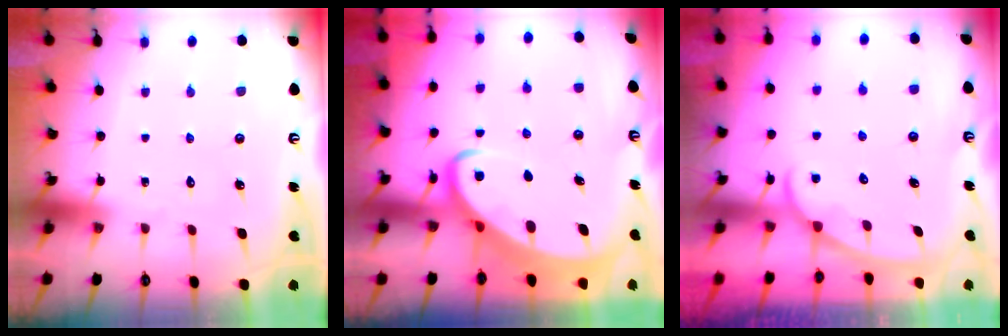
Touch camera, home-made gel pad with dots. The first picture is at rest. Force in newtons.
{"total": 3.8, "press": 3.8, "slide": 0.5}
{"total": 1.5, "press": 1.4, "slide": 0.2}